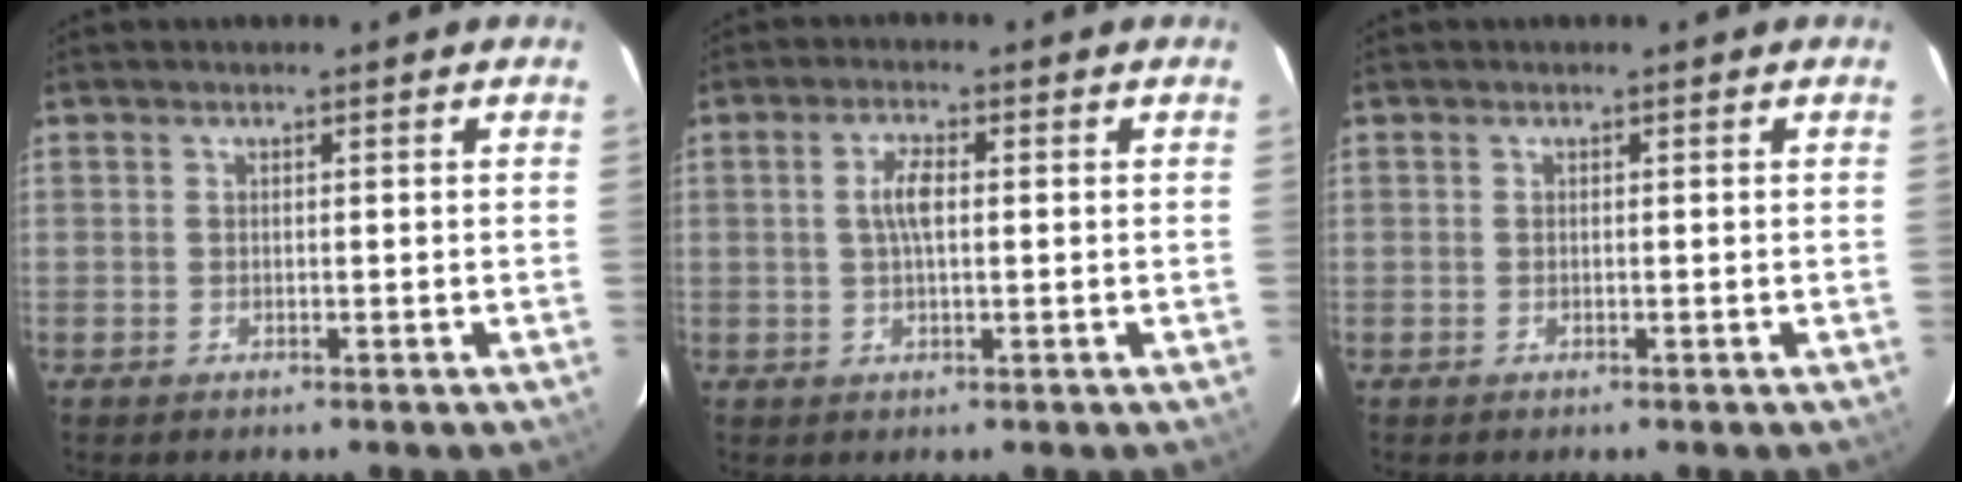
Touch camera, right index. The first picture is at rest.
{"total": 3.8, "force": [0.3, 1.3, 3.6], "torque": [-0.072, 0.006, 0.007]}
{"total": 0.0}